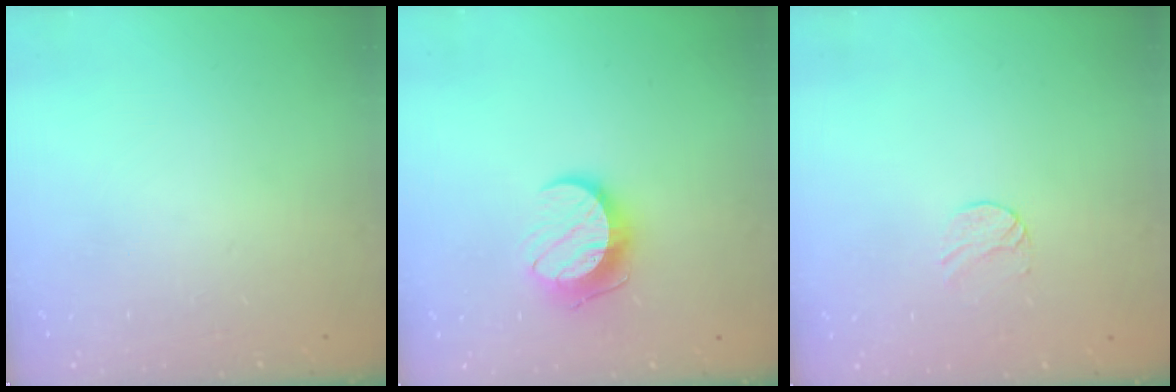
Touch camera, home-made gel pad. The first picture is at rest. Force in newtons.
{"total": 10.4, "press": 10.4, "slide": 0.9}
{"total": 6.7, "press": 6.7, "slide": 0.4}